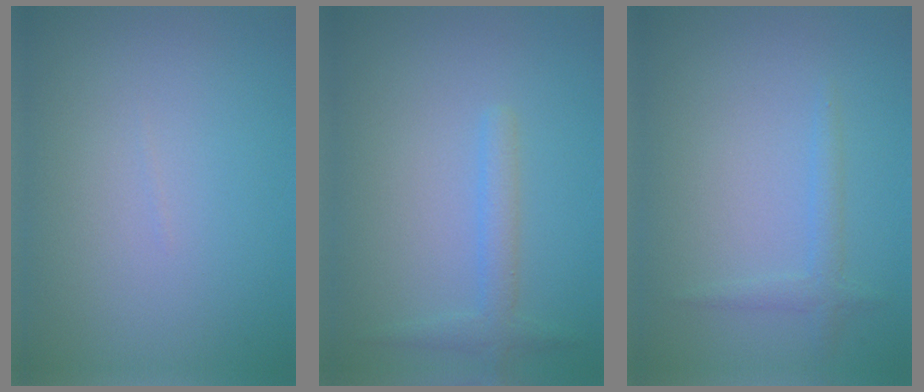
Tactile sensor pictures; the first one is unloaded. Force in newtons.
{"total": 1.4, "press": 1.4, "slide": 0.1}
{"total": 1.4, "press": 1.4, "slide": 0.1}